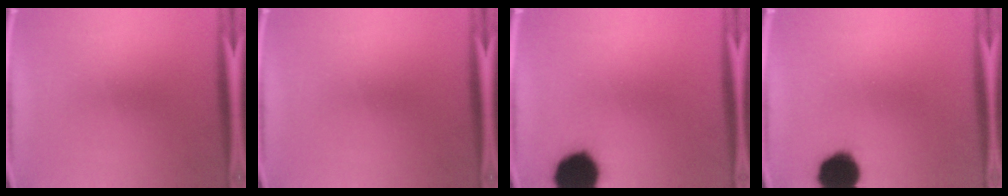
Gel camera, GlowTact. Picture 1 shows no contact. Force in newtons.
{"total": 0.0}
{"total": 13.8}
{"total": 10.6}